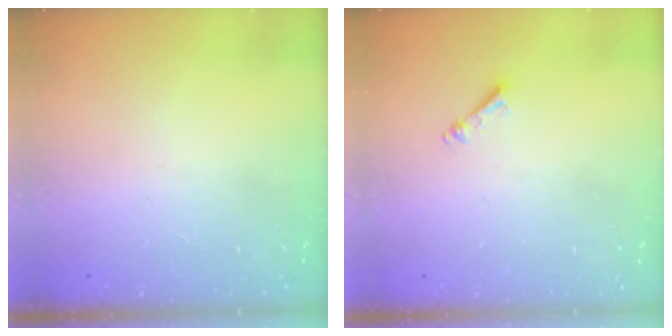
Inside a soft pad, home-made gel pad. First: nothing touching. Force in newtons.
{"total": 2.5, "press": 2.5, "slide": 0.3}